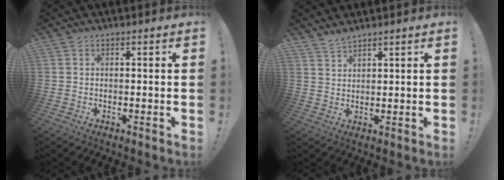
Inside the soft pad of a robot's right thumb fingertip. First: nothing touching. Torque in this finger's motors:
{"motor_torque": [0.17, -0.13, -0.04, 0.27, 0.00]}